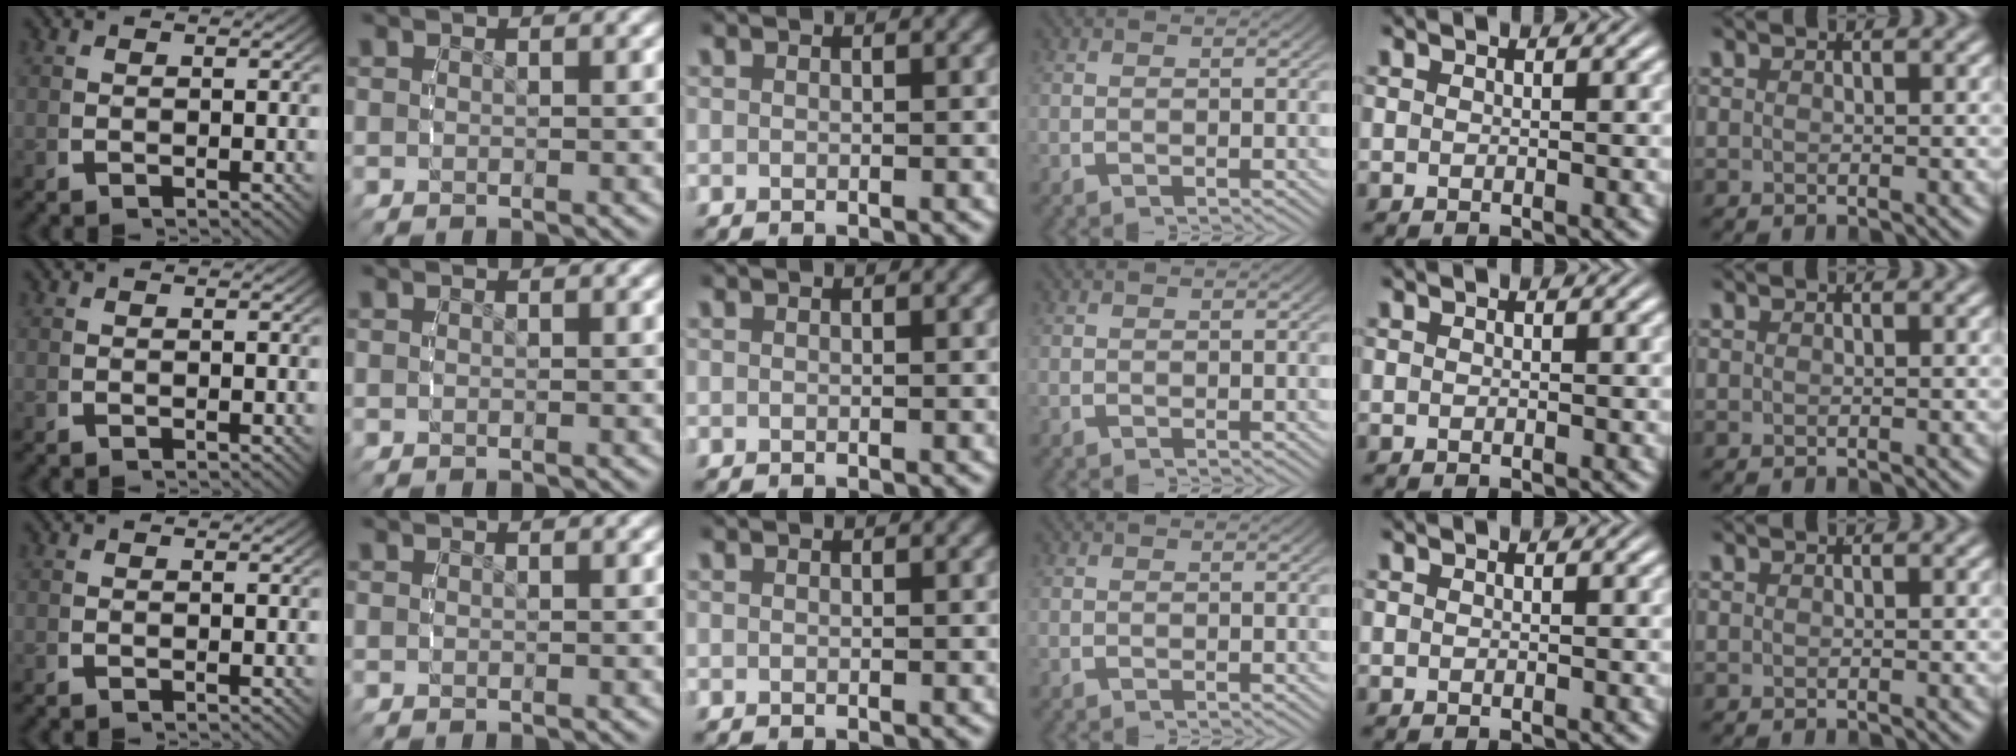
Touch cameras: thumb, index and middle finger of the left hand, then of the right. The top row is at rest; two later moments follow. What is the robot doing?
{"motion": "reach", "object": "string"}